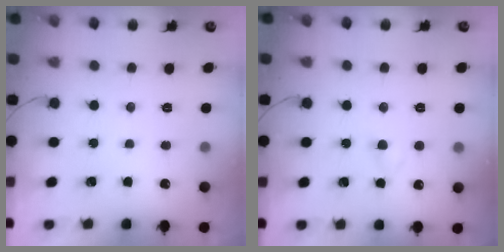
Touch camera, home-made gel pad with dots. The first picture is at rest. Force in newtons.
{"total": 2.8, "press": 2.6, "slide": 1.1}